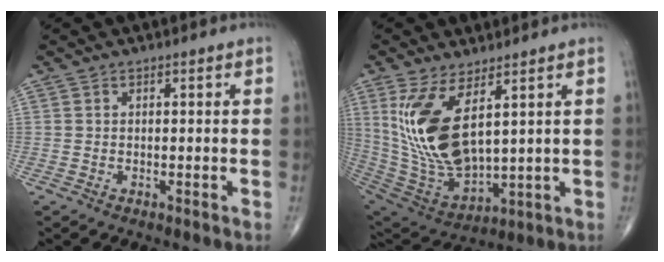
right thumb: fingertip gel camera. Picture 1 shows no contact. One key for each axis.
{"total": 16.6, "fx": 5.4, "fy": 7.2, "fz": 14.0, "tx": -0.275, "ty": -0.035, "tz": 0.127}